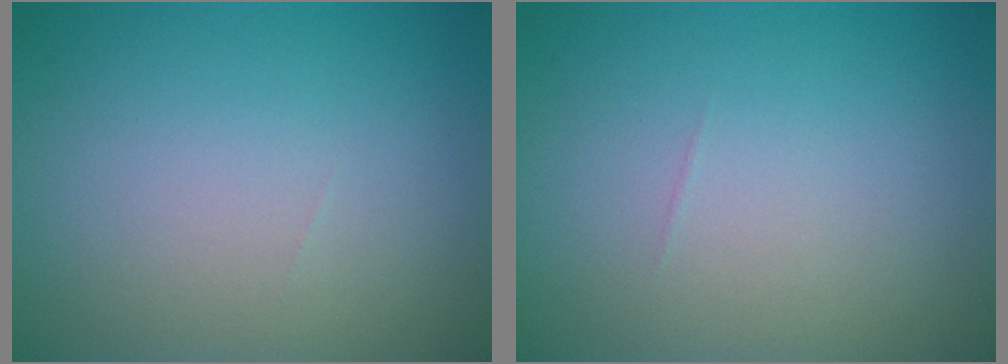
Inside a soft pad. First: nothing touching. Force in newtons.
{"total": 0.0}